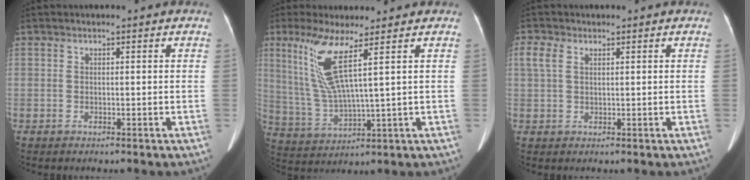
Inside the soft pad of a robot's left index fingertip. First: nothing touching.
{"total": 9.2, "force": [4.1, -0.2, 8.2], "torque": [-0.185, -0.008, 0.086]}
{"total": 2.5, "force": [1.1, 1.4, 1.8], "torque": [-0.050, 0.023, 0.029]}